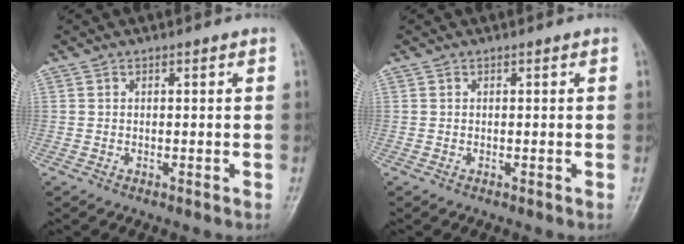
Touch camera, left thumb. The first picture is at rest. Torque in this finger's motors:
{"motor_torque": [0.00, 0.00, -0.08, -0.06, 0.00]}